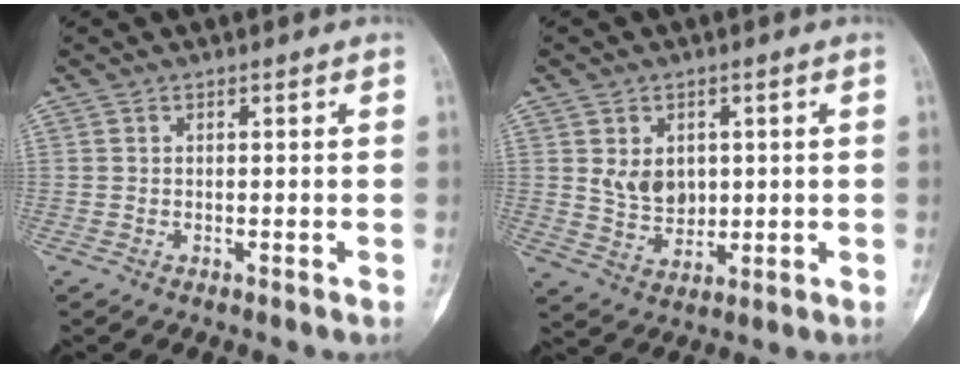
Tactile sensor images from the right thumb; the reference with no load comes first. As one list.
[{"total": 6.5, "force": [1.4, 5.0, 3.9], "torque": [-0.044, -0.014, 0.036]}]